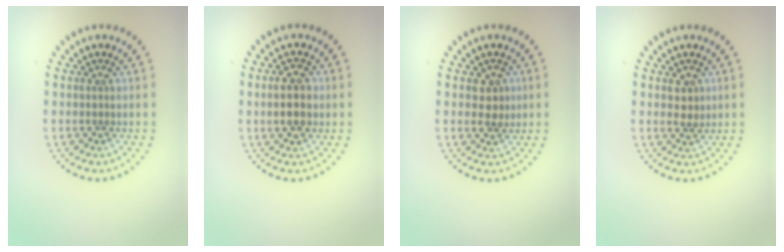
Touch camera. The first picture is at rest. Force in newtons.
{"total": 3.2, "press": 3.2, "slide": 0.1}
{"total": 2.1, "press": 2.1, "slide": 0.4}
{"total": 1.9, "press": 1.8, "slide": 0.5}